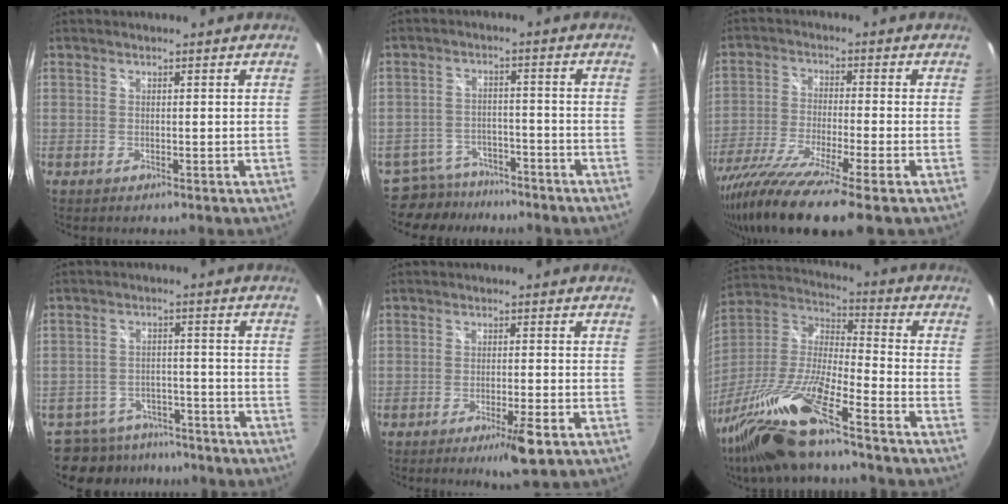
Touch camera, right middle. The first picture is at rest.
{"total": 9.4, "force": [-8.1, 4.5, 1.7], "torque": [-0.055, 0.006, -0.119]}
{"total": 16.2, "force": [-12.0, 0.4, 10.9], "torque": [-0.222, -0.060, -0.212]}
{"total": 11.5, "force": [-9.7, 5.4, 3.0], "torque": [-0.079, 0.004, -0.137]}
{"total": 5.4, "force": [-3.0, 0.1, 4.5], "torque": [-0.081, -0.007, -0.045]}
{"total": 20.3, "force": [-14.2, 3.0, 14.2], "torque": [-0.281, -0.034, -0.274]}